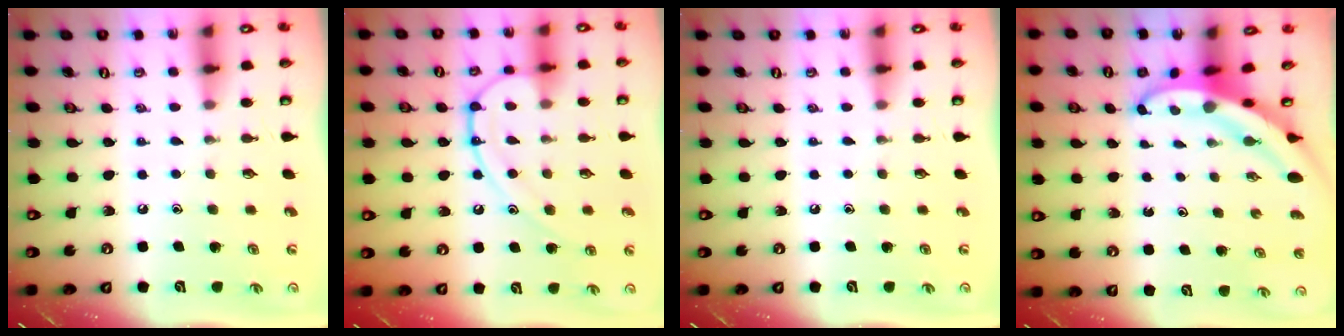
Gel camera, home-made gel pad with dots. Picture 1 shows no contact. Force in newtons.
{"total": 11.6, "press": 11.5, "slide": 1.2}
{"total": 0.0}
{"total": 4.9, "press": 4.9, "slide": 0.4}